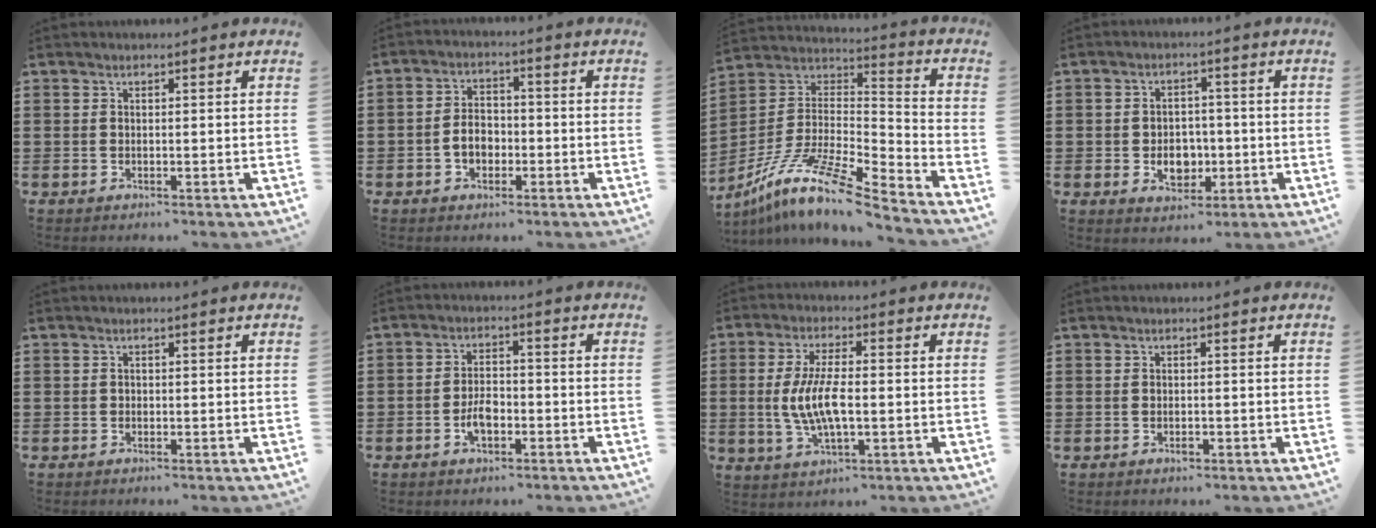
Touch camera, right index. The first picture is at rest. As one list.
[{"total": 4.2, "force": [-1.3, 2.9, 2.8], "torque": [-0.063, 0.003, -0.027]}, {"total": 12.6, "force": [-9.5, 1.2, 8.1], "torque": [-0.172, 0.001, -0.190]}, {"total": 5.0, "force": [-1.1, 3.7, 3.2], "torque": [-0.049, -0.001, -0.023]}, {"total": 0.0}, {"total": 4.2, "force": [-1.8, 2.1, 3.2], "torque": [-0.070, 0.001, -0.037]}, {"total": 7.6, "force": [-0.7, 2.7, 7.1], "torque": [-0.161, -0.007, -0.022]}, {"total": 1.0, "force": [-0.4, 0.3, 0.8], "torque": [-0.017, -0.005, -0.007]}]